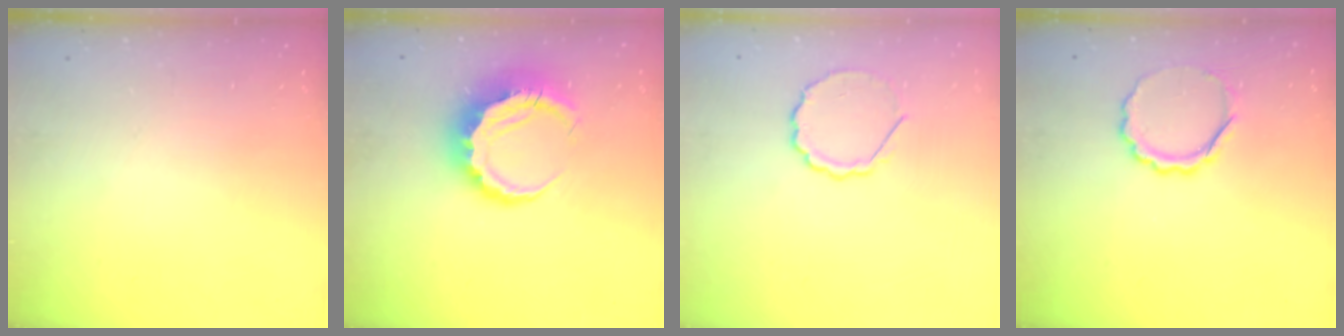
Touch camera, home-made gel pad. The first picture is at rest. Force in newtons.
{"total": 9.1, "press": 9.0, "slide": 1.7}
{"total": 7.1, "press": 6.9, "slide": 1.6}
{"total": 7.3, "press": 7.3, "slide": 0.8}